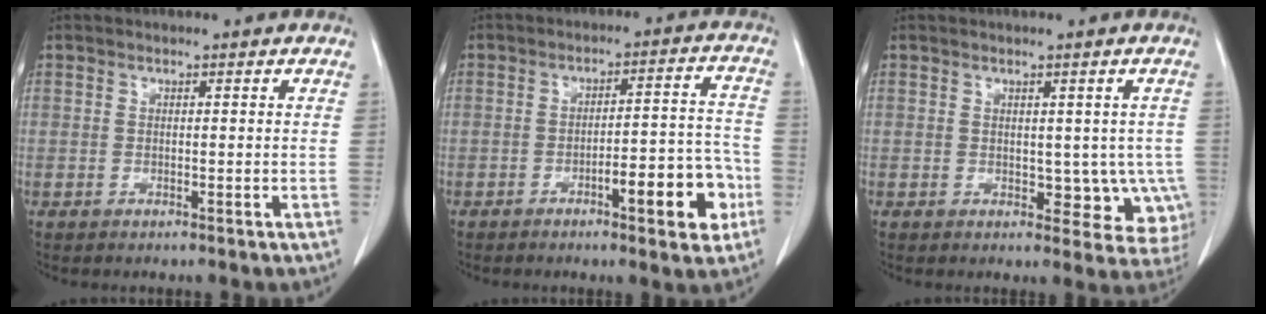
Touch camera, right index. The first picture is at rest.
{"total": 9.7, "force": [-4.3, 2.1, 8.5], "torque": [-0.109, 0.022, -0.056]}
{"total": 6.4, "force": [-0.8, 4.3, 4.7], "torque": [-0.025, 0.005, -0.002]}